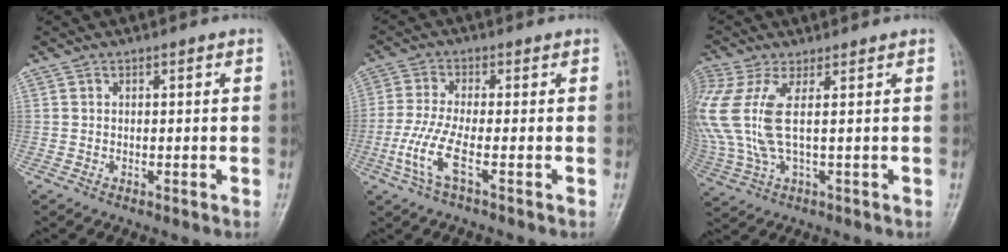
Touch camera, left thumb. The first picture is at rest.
{"total": 6.5, "force": [-2.3, 1.1, 5.9], "torque": [-0.155, 0.004, -0.050]}
{"total": 10.4, "force": [2.1, 3.0, 9.8], "torque": [-0.277, 0.003, 0.049]}